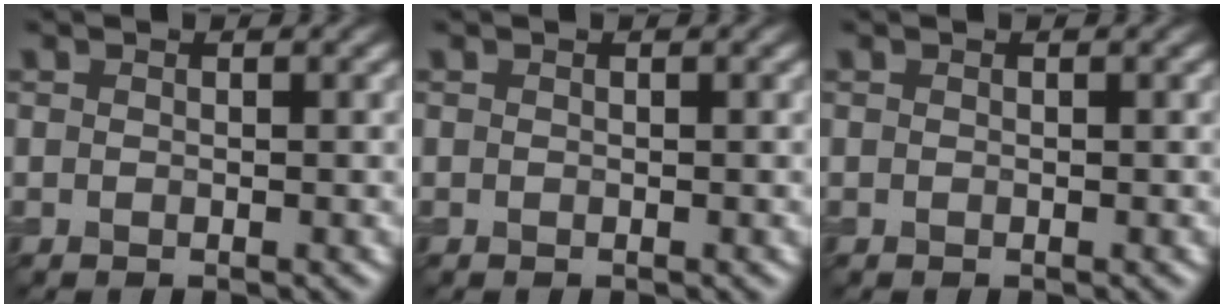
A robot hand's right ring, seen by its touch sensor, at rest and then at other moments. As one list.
[{"total": 0.0}, {"total": 0.0}]